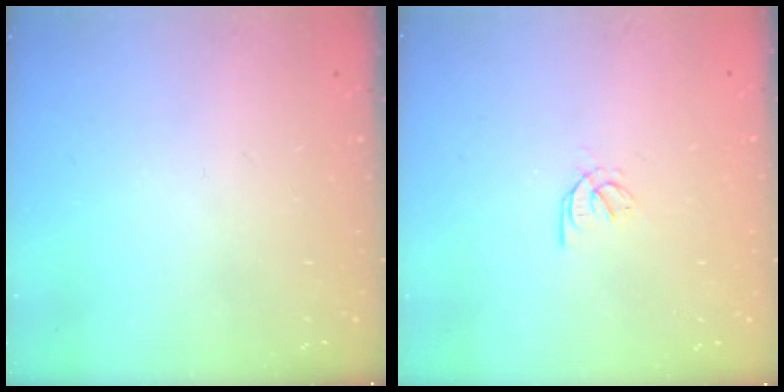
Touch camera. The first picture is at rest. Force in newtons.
{"total": 2.1, "press": 2.0, "slide": 0.5}